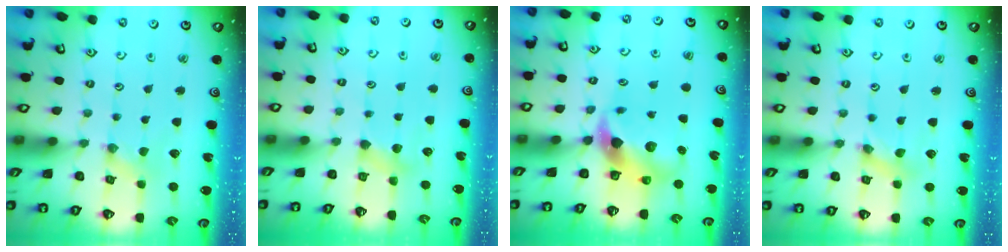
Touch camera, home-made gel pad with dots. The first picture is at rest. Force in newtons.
{"total": 3.9, "press": 3.9, "slide": 0.6}
{"total": 9.1, "press": 9.0, "slide": 1.2}
{"total": 1.5, "press": 1.4, "slide": 0.3}